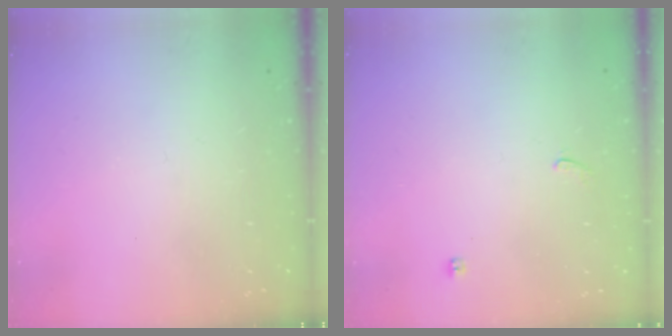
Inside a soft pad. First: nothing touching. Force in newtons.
{"total": 1.9, "press": 1.6, "slide": 1.0}